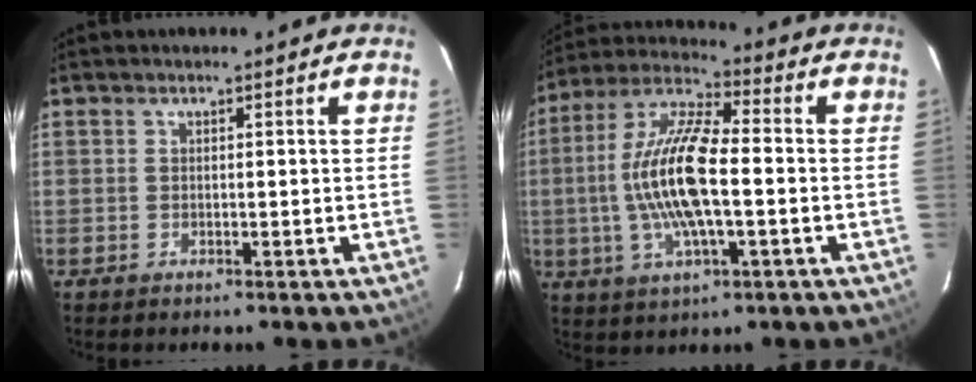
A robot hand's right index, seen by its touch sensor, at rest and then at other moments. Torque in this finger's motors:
{"motor_torque": [2.14, 0.00, 1.05, 0.21]}